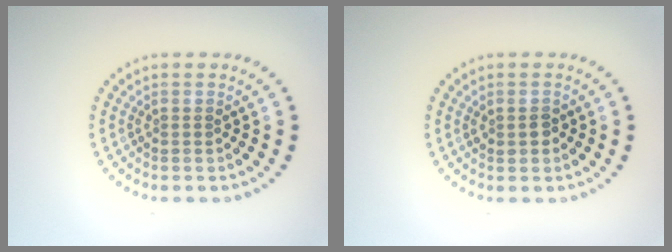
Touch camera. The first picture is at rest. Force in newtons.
{"total": 1.2, "press": 1.2, "slide": 0.0}